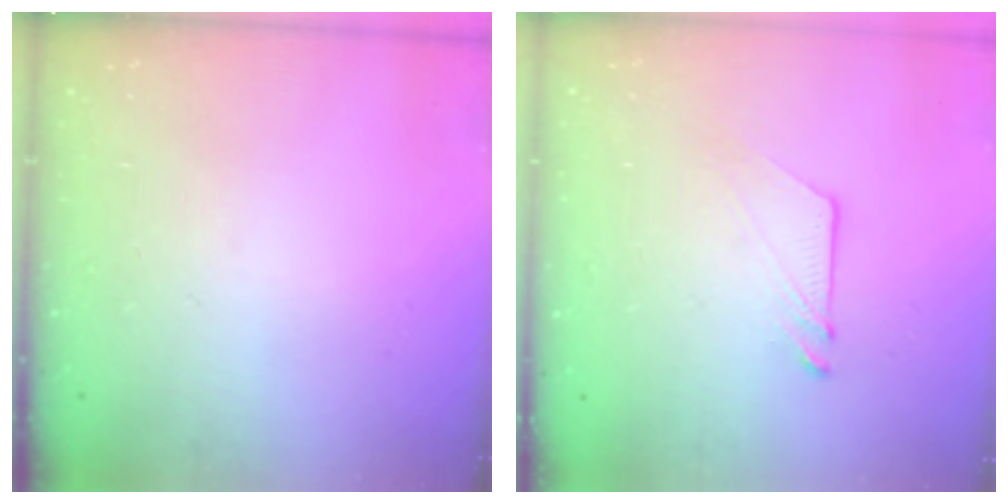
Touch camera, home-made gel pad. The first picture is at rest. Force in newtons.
{"total": 4.8, "press": 4.7, "slide": 0.6}